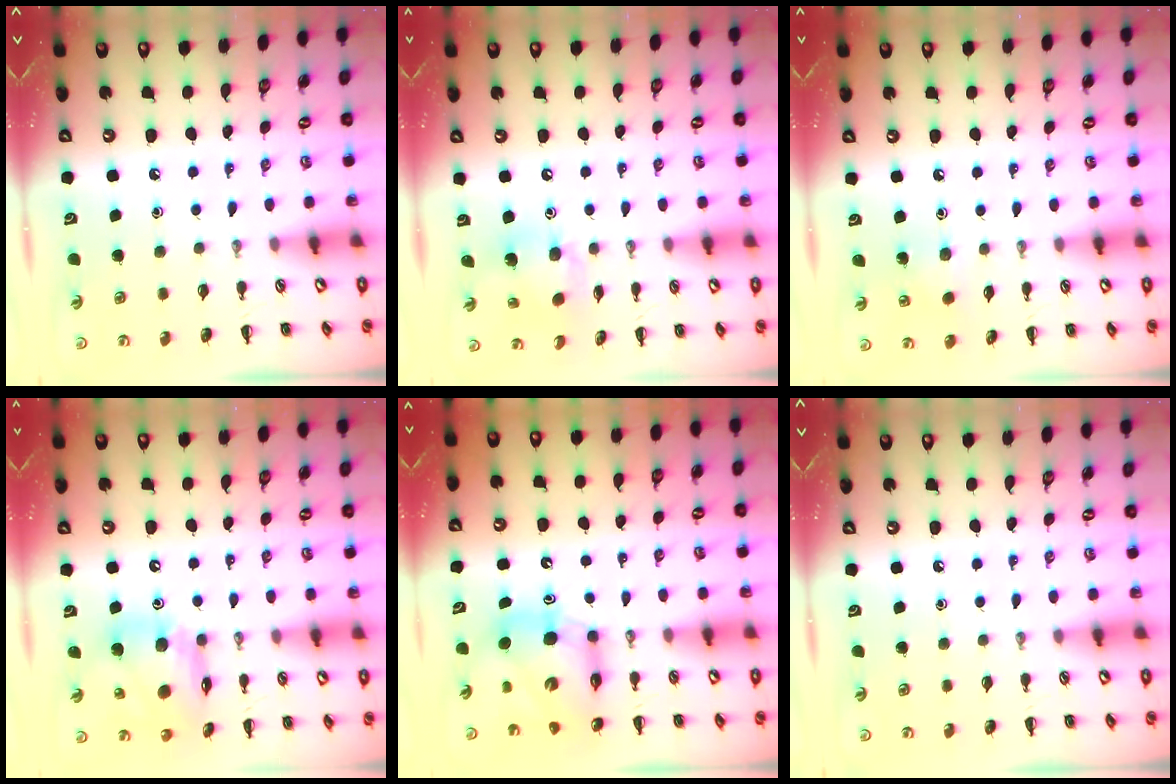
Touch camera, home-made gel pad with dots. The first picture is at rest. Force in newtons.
{"total": 7.2, "press": 7.1, "slide": 1.1}
{"total": 4.8, "press": 4.6, "slide": 1.4}
{"total": 14.6, "press": 14.1, "slide": 3.8}
{"total": 7.4, "press": 7.1, "slide": 2.2}
{"total": 0.0}